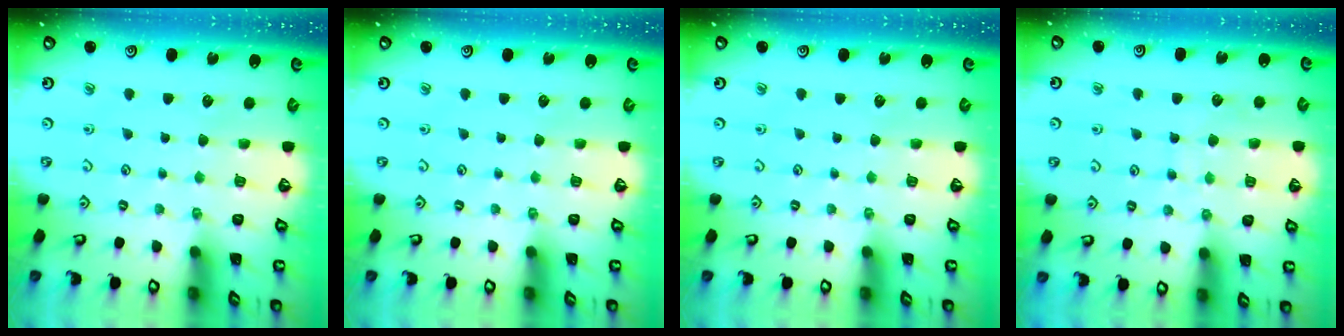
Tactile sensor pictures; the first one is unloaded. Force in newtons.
{"total": 0.0}
{"total": 0.0}
{"total": 6.8, "press": 6.8, "slide": 0.6}